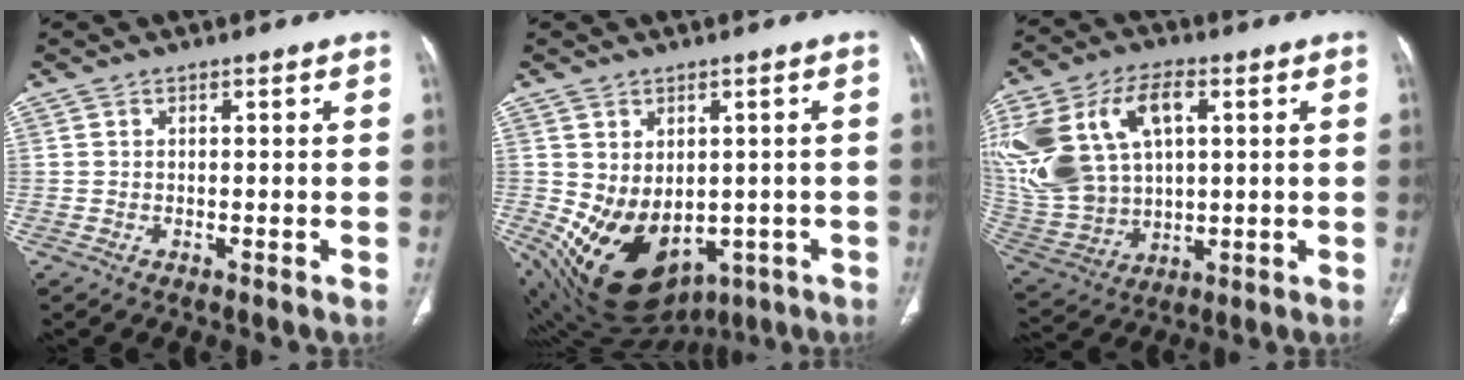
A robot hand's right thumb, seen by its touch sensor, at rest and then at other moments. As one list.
[{"total": 16.2, "force": [-3.5, 11.6, 10.8], "torque": [-0.168, -0.008, -0.014]}, {"total": 26.0, "force": [6.9, 17.1, 18.3], "torque": [-0.421, 0.026, 0.148]}]